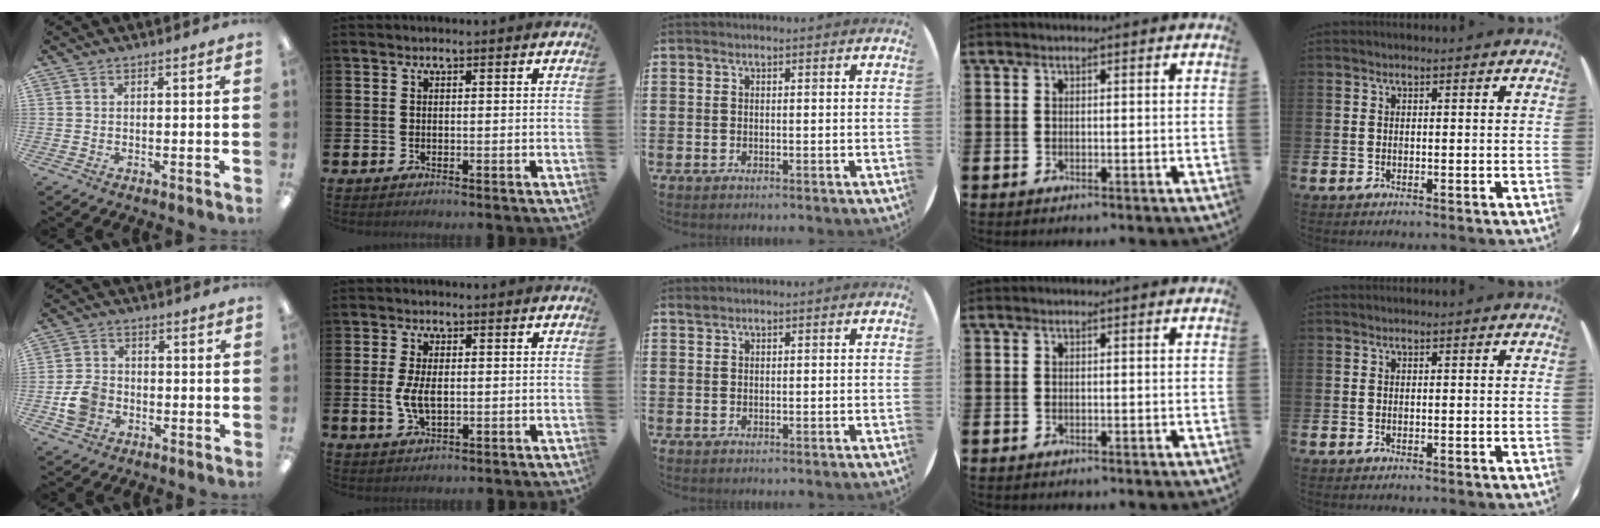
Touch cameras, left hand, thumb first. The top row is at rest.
{"thumb": {"total": 7.0, "force": [-2.2, 5.7, 3.4], "torque": [-0.067, 0.012, -0.040]}, "index": {"total": 4.1, "force": [0.0, 2.0, 3.6], "torque": [-0.076, 0.005, -0.003]}, "middle": {"total": 0.6, "force": [0.6, 0.1, -0.1], "torque": [-0.001, 0.002, 0.013]}}